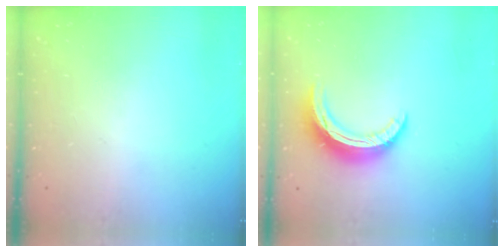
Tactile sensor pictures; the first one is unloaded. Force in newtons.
{"total": 11.2, "press": 11.2, "slide": 0.7}